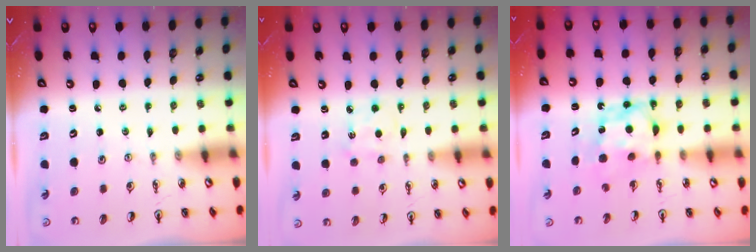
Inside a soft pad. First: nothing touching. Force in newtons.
{"total": 6.1, "press": 6.1, "slide": 0.5}
{"total": 6.9, "press": 6.9, "slide": 0.5}